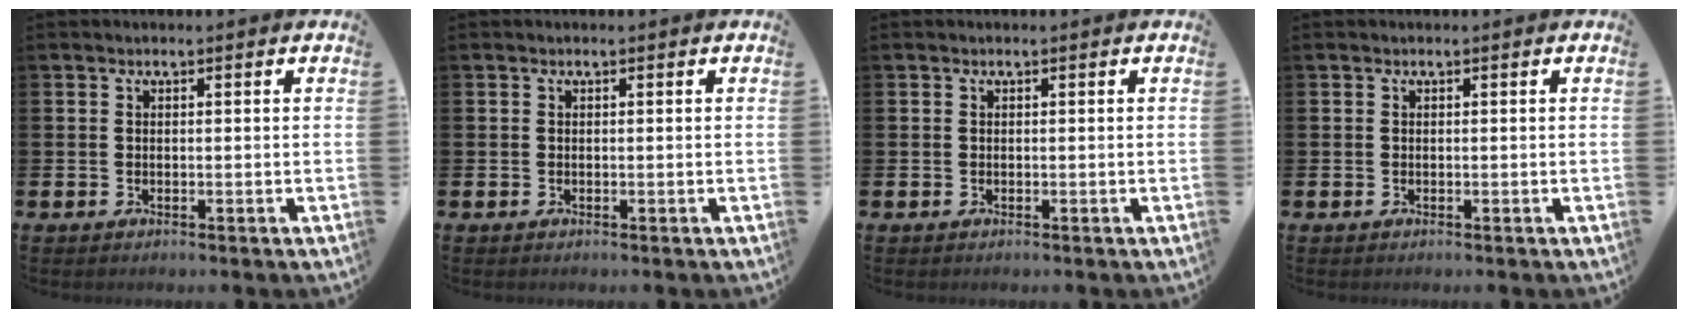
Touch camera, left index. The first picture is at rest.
{"total": 0.0}
{"total": 0.0}
{"total": 0.0}